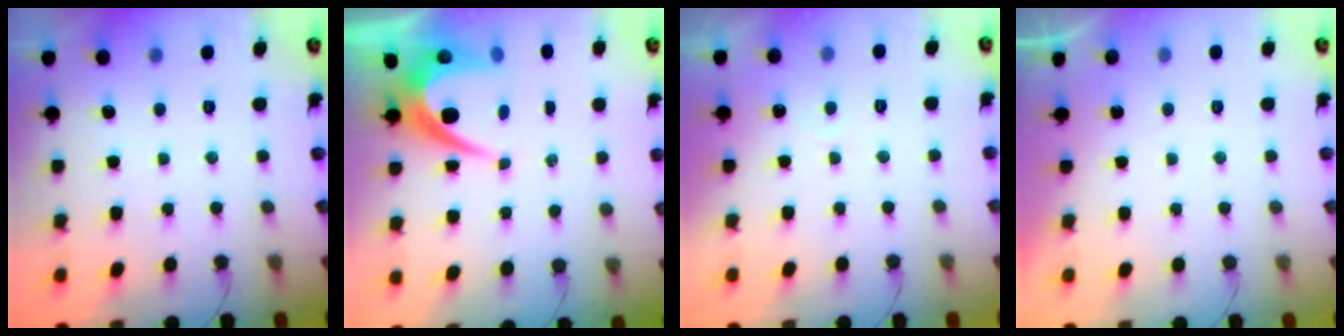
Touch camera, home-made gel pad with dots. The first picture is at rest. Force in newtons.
{"total": 8.0, "press": 7.9, "slide": 0.7}
{"total": 1.8, "press": 1.8, "slide": 0.1}
{"total": 1.0, "press": 0.9, "slide": 0.3}